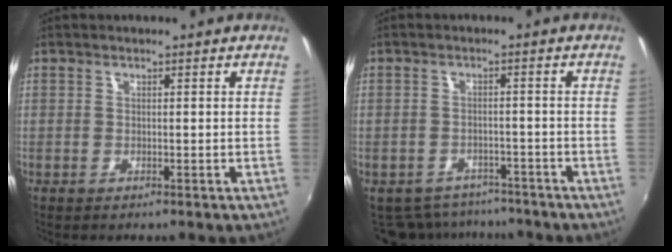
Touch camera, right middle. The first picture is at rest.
{"total": 8.6, "force": [-7.3, 4.3, 1.6], "torque": [-0.049, -0.004, -0.100]}